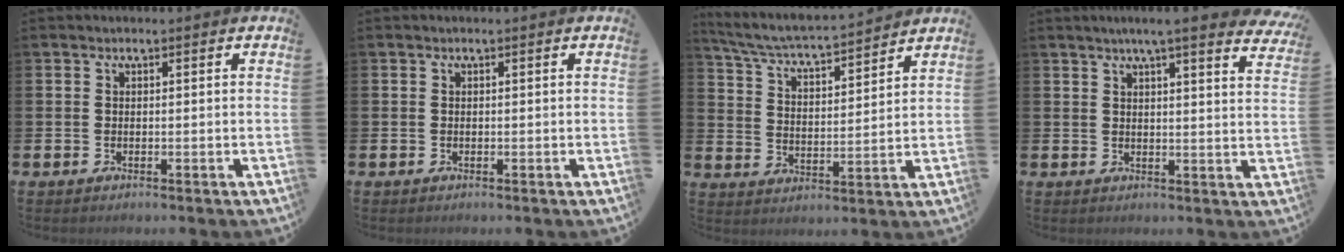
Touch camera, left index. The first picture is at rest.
{"total": 0.0}
{"total": 5.5, "force": [5.2, 0.2, 1.5], "torque": [-0.059, -0.044, 0.086]}
{"total": 4.8, "force": [4.3, -0.1, 2.1], "torque": [-0.036, -0.024, 0.069]}